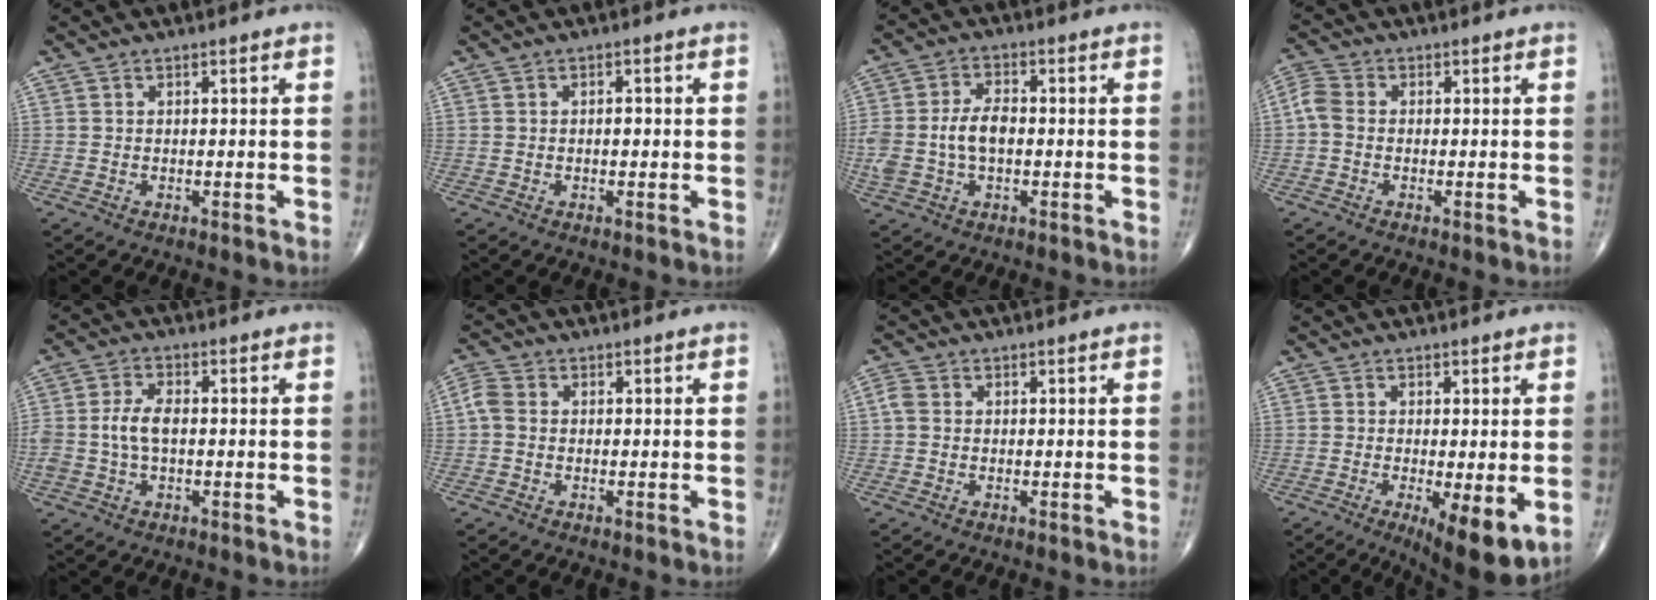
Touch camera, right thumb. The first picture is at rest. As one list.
[{"total": 1.5, "force": [0.0, 0.8, 1.3], "torque": [-0.017, 0.002, -0.002]}, {"total": 8.3, "force": [-0.6, 4.8, 6.7], "torque": [-0.148, 0.020, -0.010]}, {"total": 3.8, "force": [-0.4, 2.7, 2.6], "torque": [-0.062, 0.010, -0.021]}, {"total": 5.4, "force": [-0.3, 2.9, 4.6], "torque": [-0.107, 0.014, -0.007]}, {"total": 2.9, "force": [-0.1, 2.2, 1.9], "torque": [-0.046, 0.007, -0.014]}, {"total": 2.0, "force": [0.0, 1.6, 1.2], "torque": [-0.028, 0.005, -0.005]}, {"total": 9.6, "force": [-2.7, 2.8, 8.8], "torque": [-0.131, -0.024, -0.038]}]